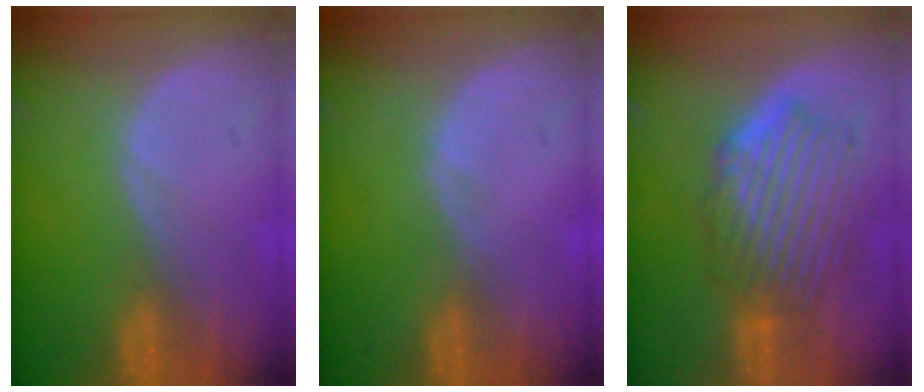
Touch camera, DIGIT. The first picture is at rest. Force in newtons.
{"total": 0.0}
{"total": 8.4, "press": 7.8, "slide": 3.1}